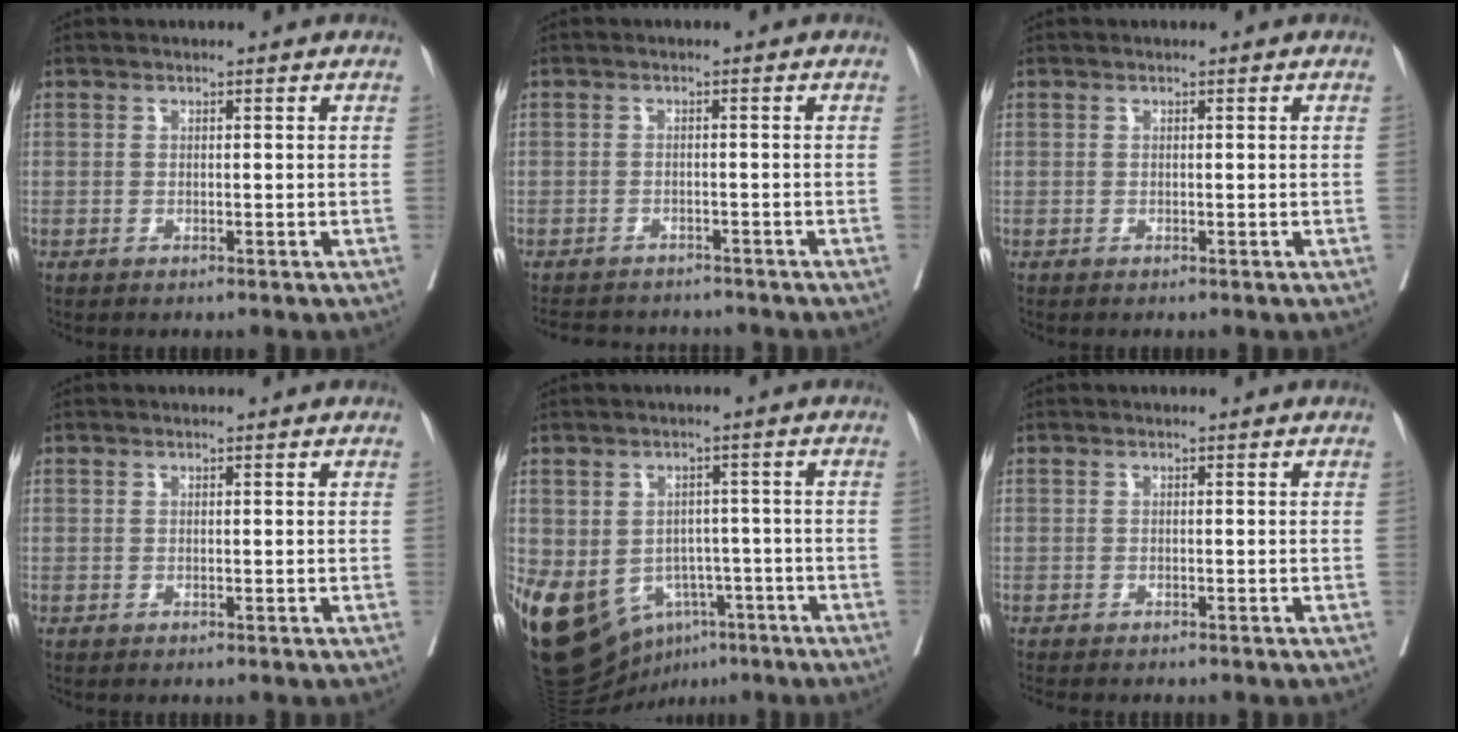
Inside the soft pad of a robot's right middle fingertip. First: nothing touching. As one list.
[{"total": 8.8, "force": [-8.2, 2.5, 2.1], "torque": [-0.035, 0.002, -0.107]}, {"total": 0.0}, {"total": 0.0}, {"total": 13.6, "force": [-5.9, 10.2, 6.8], "torque": [-0.134, 0.017, -0.076]}, {"total": 4.4, "force": [-3.8, 1.0, 1.9], "torque": [-0.024, -0.008, -0.051]}]